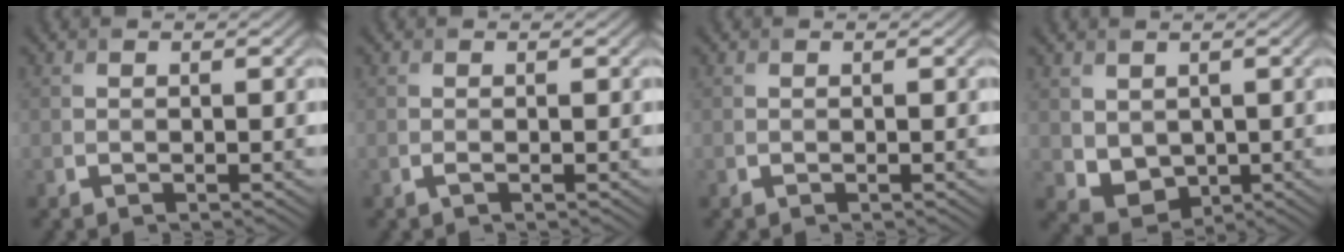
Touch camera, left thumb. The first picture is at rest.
{"total": 0.5, "force": [-0.2, 0.1, 0.5], "torque": [-0.013, -0.002, -0.004]}
{"total": 0.0}
{"total": 4.2, "force": [1.1, 3.4, 2.2], "torque": [-0.062, -0.016, 0.027]}